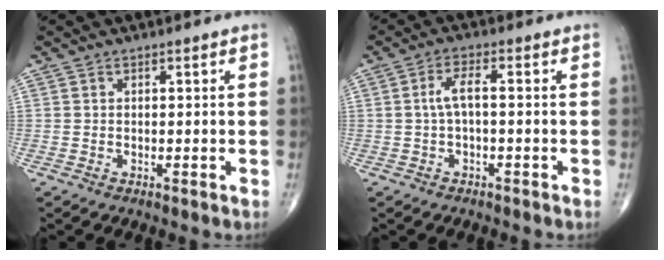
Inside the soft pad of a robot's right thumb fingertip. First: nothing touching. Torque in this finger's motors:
{"motor_torque": [-0.46, 0.02, 0.32, 0.28, 0.09]}